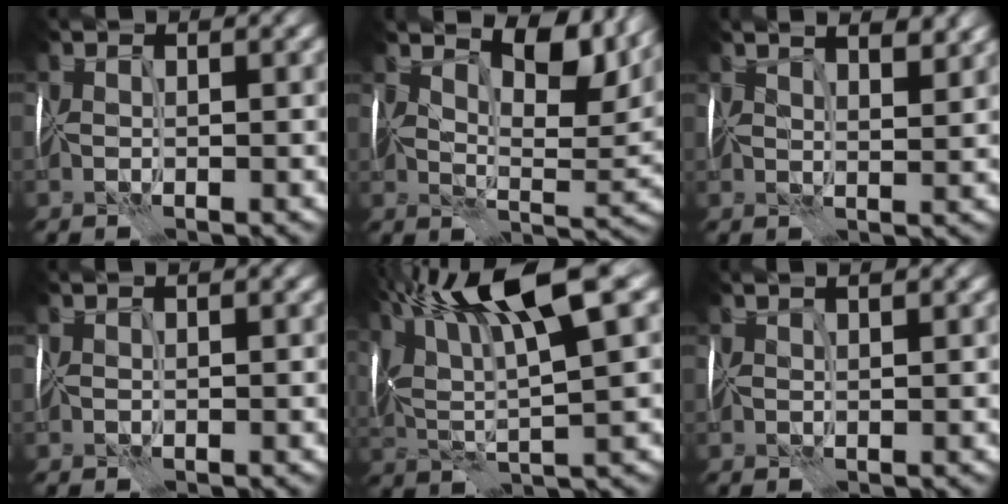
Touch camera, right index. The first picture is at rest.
{"total": 8.4, "force": [5.4, 2.9, 5.7], "torque": [-0.083, 0.001, 0.094]}
{"total": 6.3, "force": [4.3, 2.3, 4.0], "torque": [-0.049, 0.035, 0.046]}
{"total": 0.6, "force": [0.4, 0.0, 0.4], "torque": [0.000, 0.005, 0.004]}
{"total": 11.0, "force": [5.2, 2.3, 9.4], "torque": [-0.180, 0.024, 0.091]}
{"total": 2.2, "force": [1.6, 0.6, 1.5], "torque": [-0.008, 0.022, 0.010]}